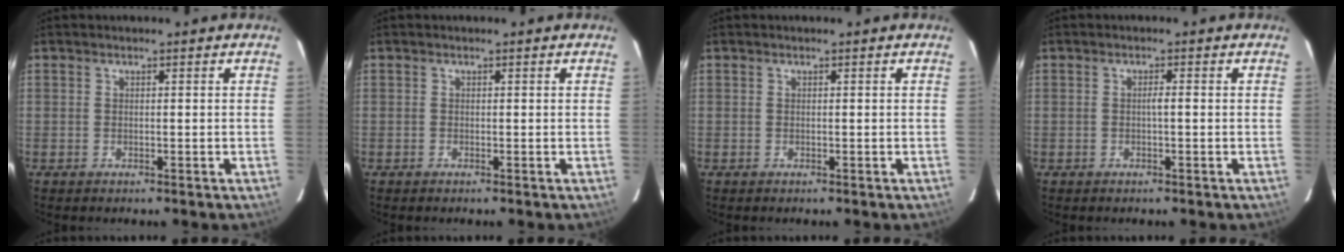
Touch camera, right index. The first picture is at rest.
{"total": 0.0}
{"total": 0.0}
{"total": 1.1, "force": [-0.1, 0.0, 1.1], "torque": [-0.020, 0.001, -0.003]}